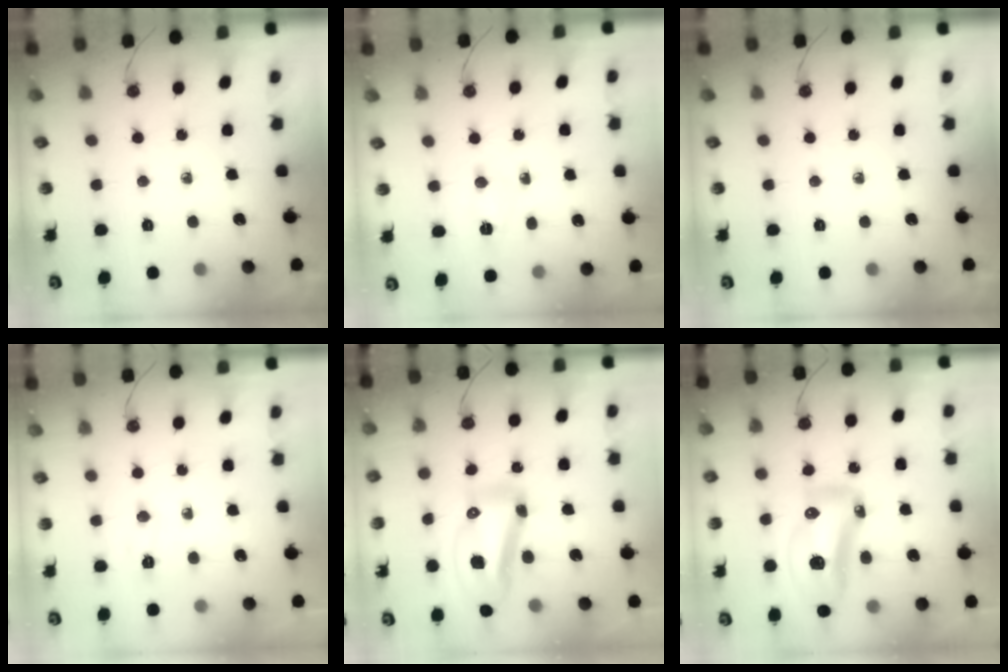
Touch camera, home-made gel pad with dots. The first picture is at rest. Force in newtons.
{"total": 3.3, "press": 3.3, "slide": 0.6}
{"total": 0.0}
{"total": 9.4, "press": 3.9, "slide": 8.6}
{"total": 14.7, "press": 14.4, "slide": 3.3}
{"total": 15.6, "press": 15.4, "slide": 2.1}